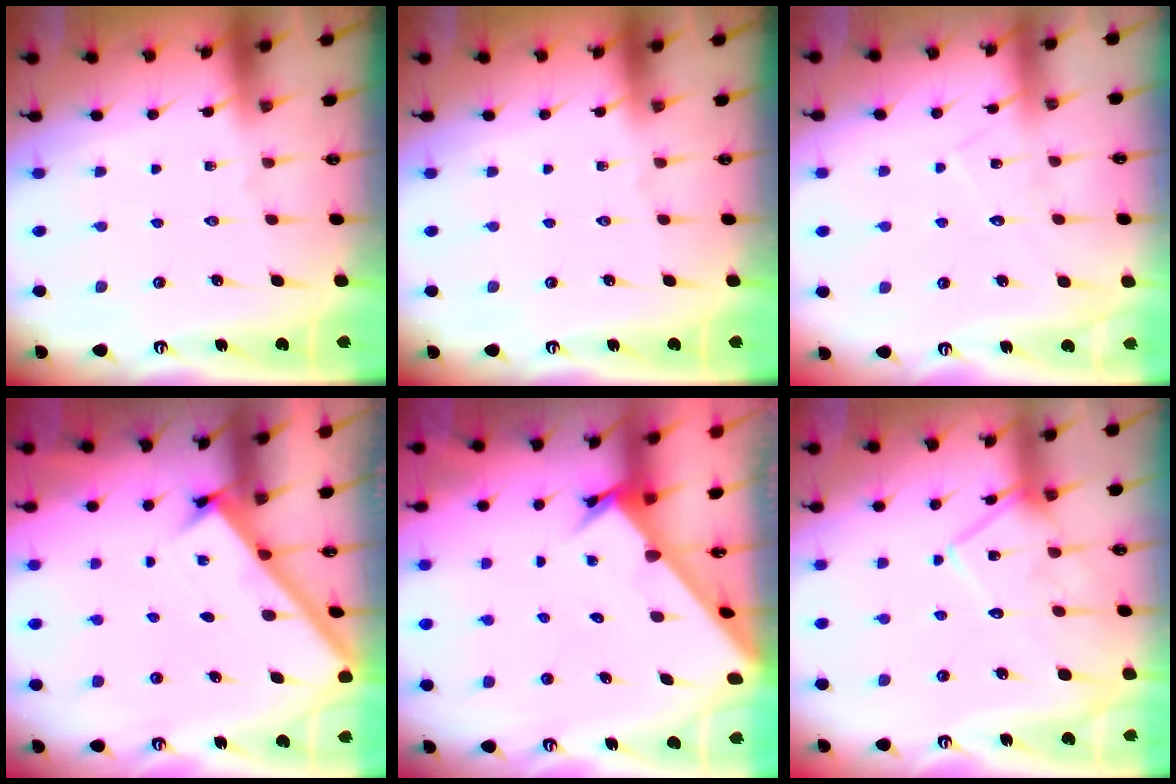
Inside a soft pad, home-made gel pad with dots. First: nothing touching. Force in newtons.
{"total": 0.0}
{"total": 7.2, "press": 7.2, "slide": 0.5}
{"total": 2.7, "press": 2.7, "slide": 0.3}
{"total": 2.7, "press": 2.7, "slide": 0.2}
{"total": 13.3, "press": 13.2, "slide": 1.2}